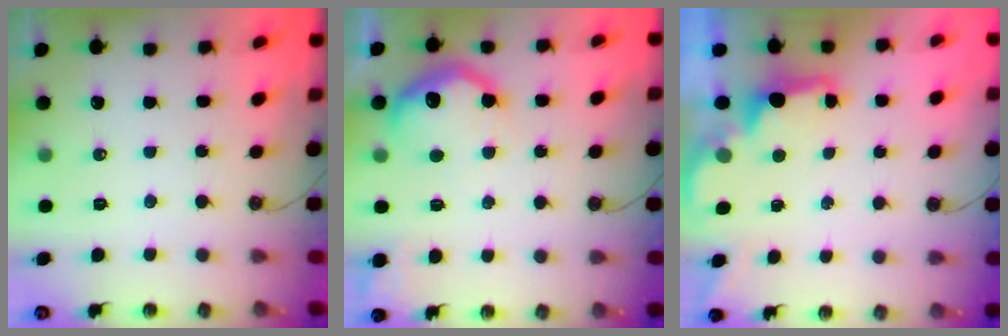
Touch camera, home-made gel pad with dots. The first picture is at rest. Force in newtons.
{"total": 13.7, "press": 13.7, "slide": 1.3}
{"total": 2.0, "press": 1.8, "slide": 0.8}